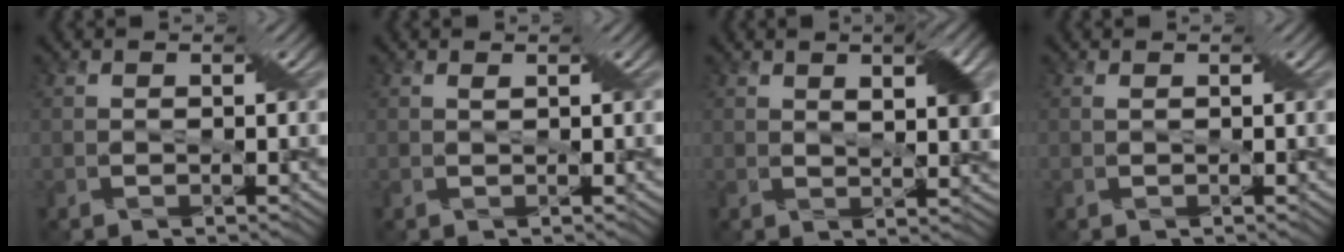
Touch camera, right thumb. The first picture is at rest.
{"total": 0.6, "force": [0.4, 0.0, 0.4], "torque": [-0.008, 0.001, 0.009]}
{"total": 3.8, "force": [2.0, 0.9, 3.1], "torque": [-0.049, 0.001, 0.034]}
{"total": 0.5, "force": [0.3, -0.3, 0.3], "torque": [-0.006, 0.003, 0.005]}